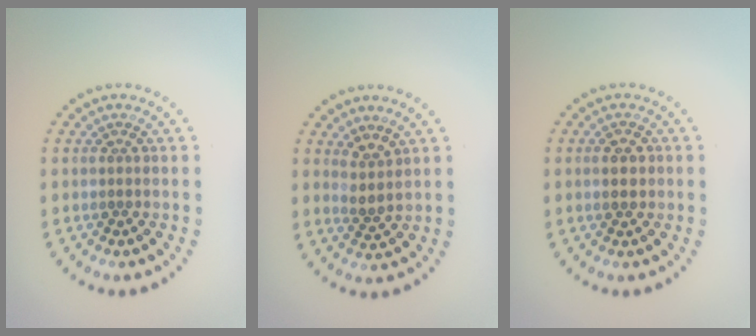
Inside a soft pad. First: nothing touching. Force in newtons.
{"total": 1.9, "press": 1.3, "slide": 1.4}
{"total": 2.4, "press": 2.4, "slide": 0.0}